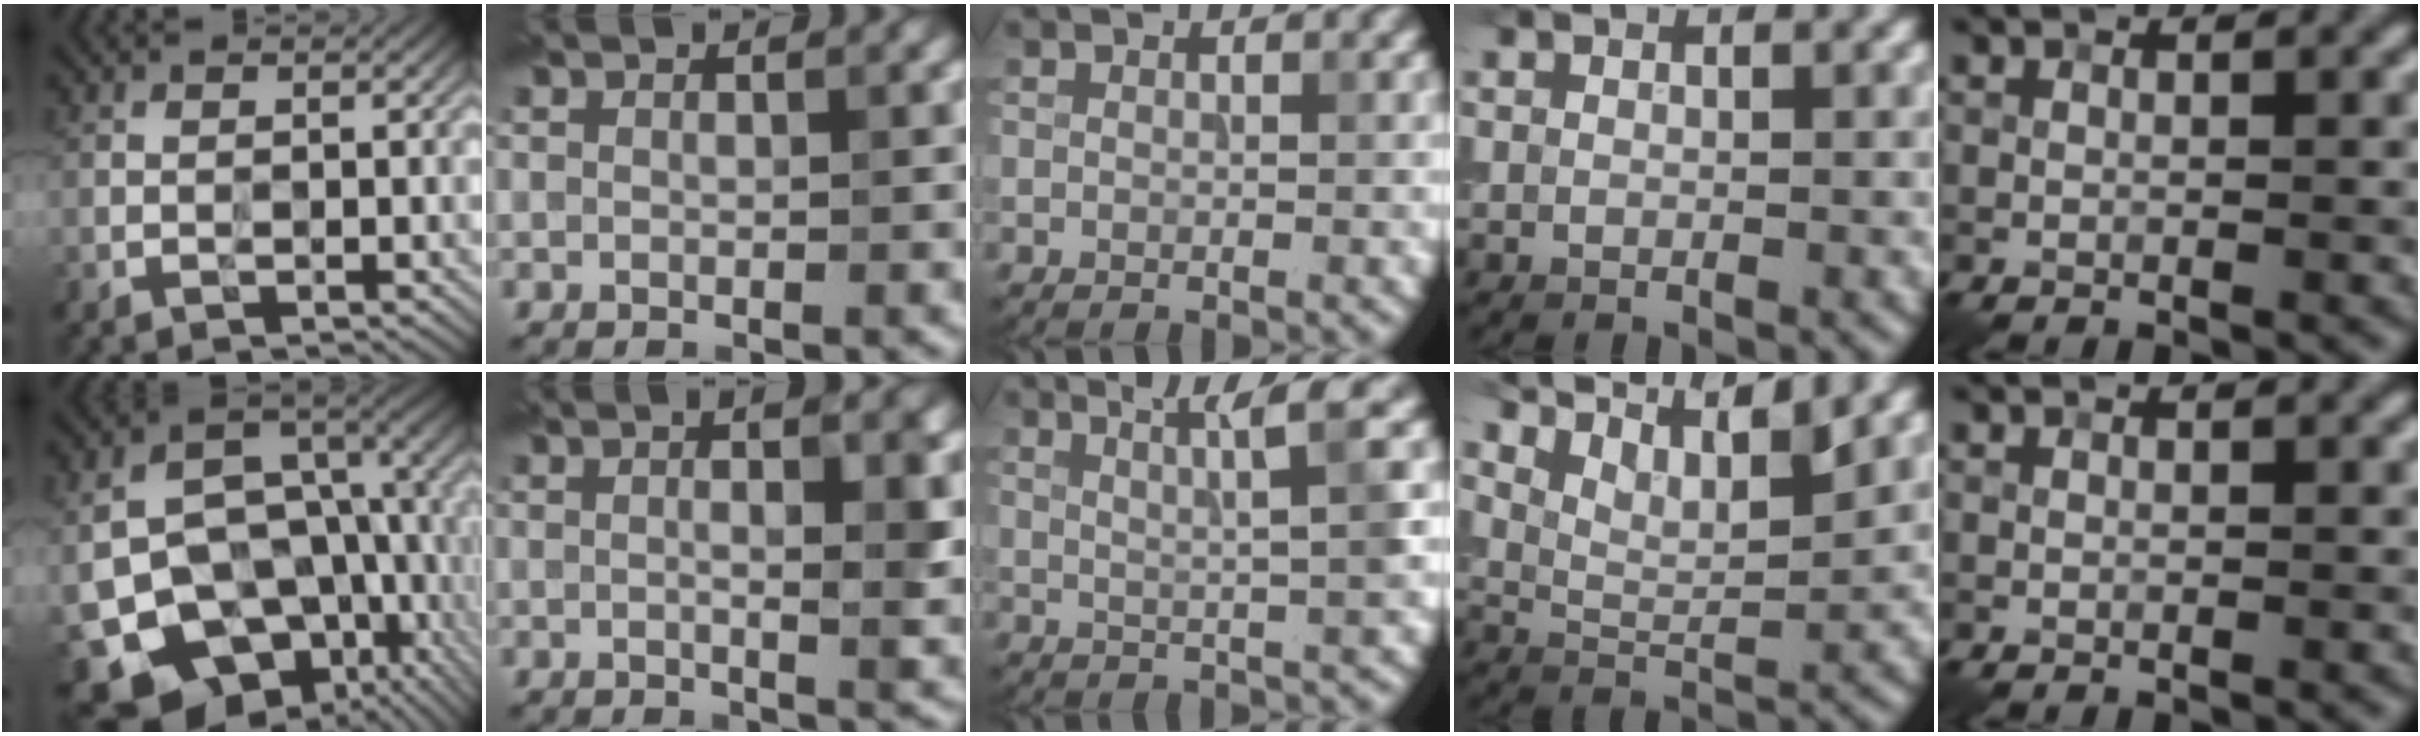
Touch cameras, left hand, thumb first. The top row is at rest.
{"thumb": {"total": 18.3, "force": [-3.2, 12.9, 12.5], "torque": [-0.240, -0.044, -0.007]}, "index": {"total": 5.1, "force": [0.6, 1.1, 4.9], "torque": [-0.059, 0.012, 0.000]}, "middle": {"total": 4.4, "force": [2.1, 0.5, 3.8], "torque": [-0.053, 0.009, 0.034]}, "ring": {"total": 6.5, "force": [5.1, 1.8, 3.6], "torque": [-0.067, 0.020, 0.064]}}